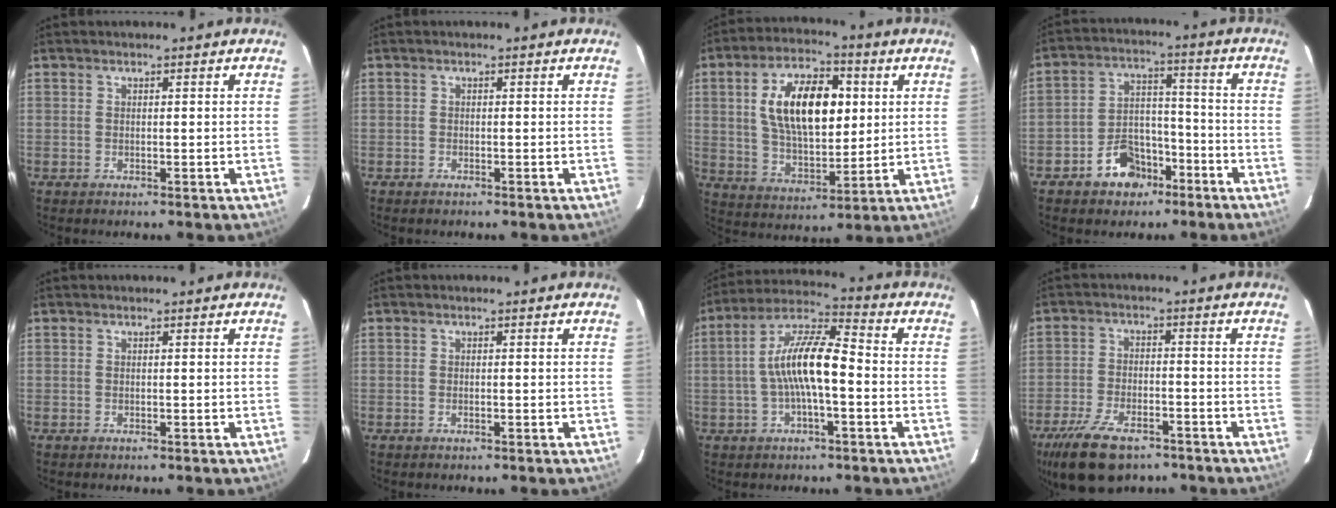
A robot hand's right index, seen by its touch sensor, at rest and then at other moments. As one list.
[{"total": 0.7, "force": [-0.6, 0.3, 0.1], "torque": [-0.004, 0.000, -0.013]}, {"total": 16.3, "force": [3.6, 8.4, 13.5], "torque": [-0.236, 0.019, 0.070]}, {"total": 9.3, "force": [-5.9, 6.1, 3.9], "torque": [-0.077, 0.032, -0.084]}, {"total": 0.0}, {"total": 0.6, "force": [-0.2, 0.2, 0.5], "torque": [-0.011, -0.001, -0.004]}, {"total": 11.6, "force": [-1.6, 3.0, 11.0], "torque": [-0.213, 0.019, -0.031]}, {"total": 13.6, "force": [-9.3, 6.3, 7.7], "torque": [-0.178, -0.020, -0.162]}]